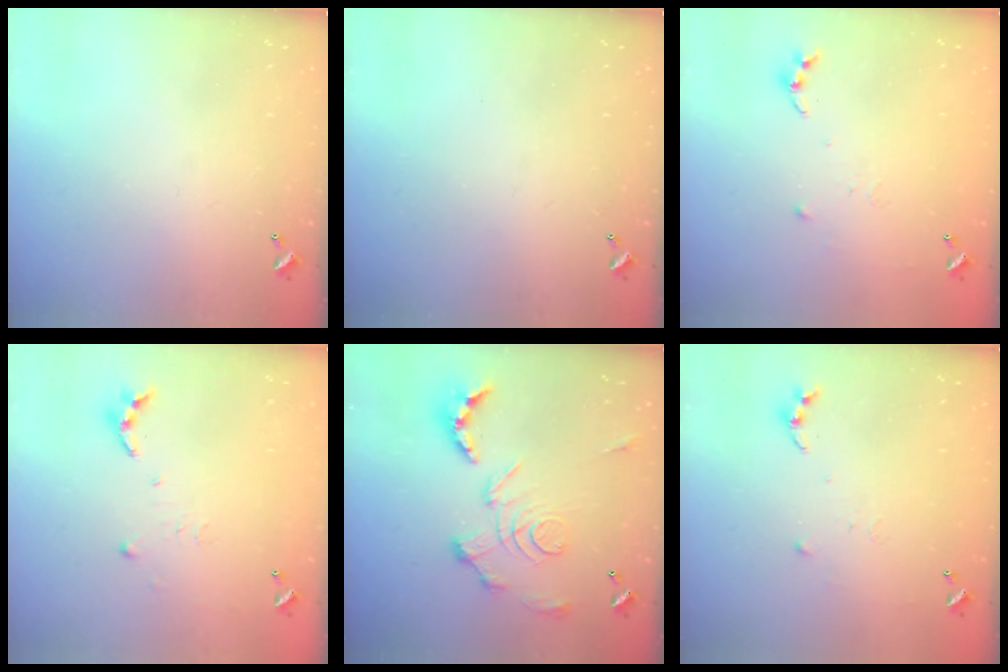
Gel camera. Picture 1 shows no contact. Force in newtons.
{"total": 0.0}
{"total": 6.1, "press": 6.1, "slide": 0.7}
{"total": 6.3, "press": 6.3, "slide": 0.6}
{"total": 3.4, "press": 2.7, "slide": 2.0}
{"total": 6.1, "press": 6.1, "slide": 0.7}